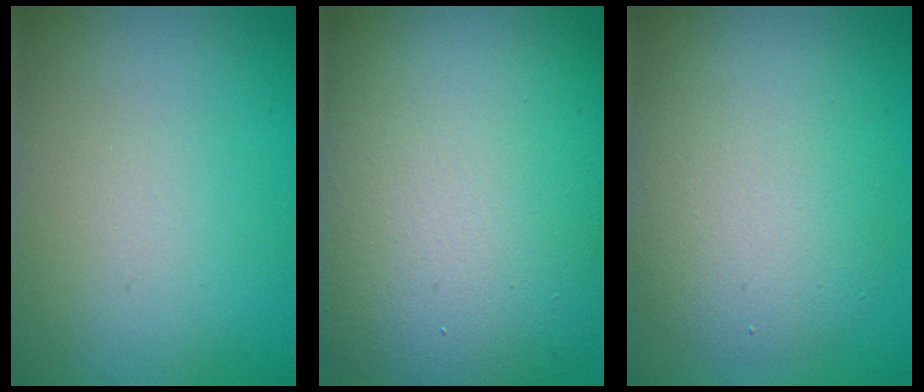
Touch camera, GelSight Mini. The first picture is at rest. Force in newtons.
{"total": 16.7, "press": 16.7, "slide": 0.9}
{"total": 5.9, "press": 5.9, "slide": 0.6}